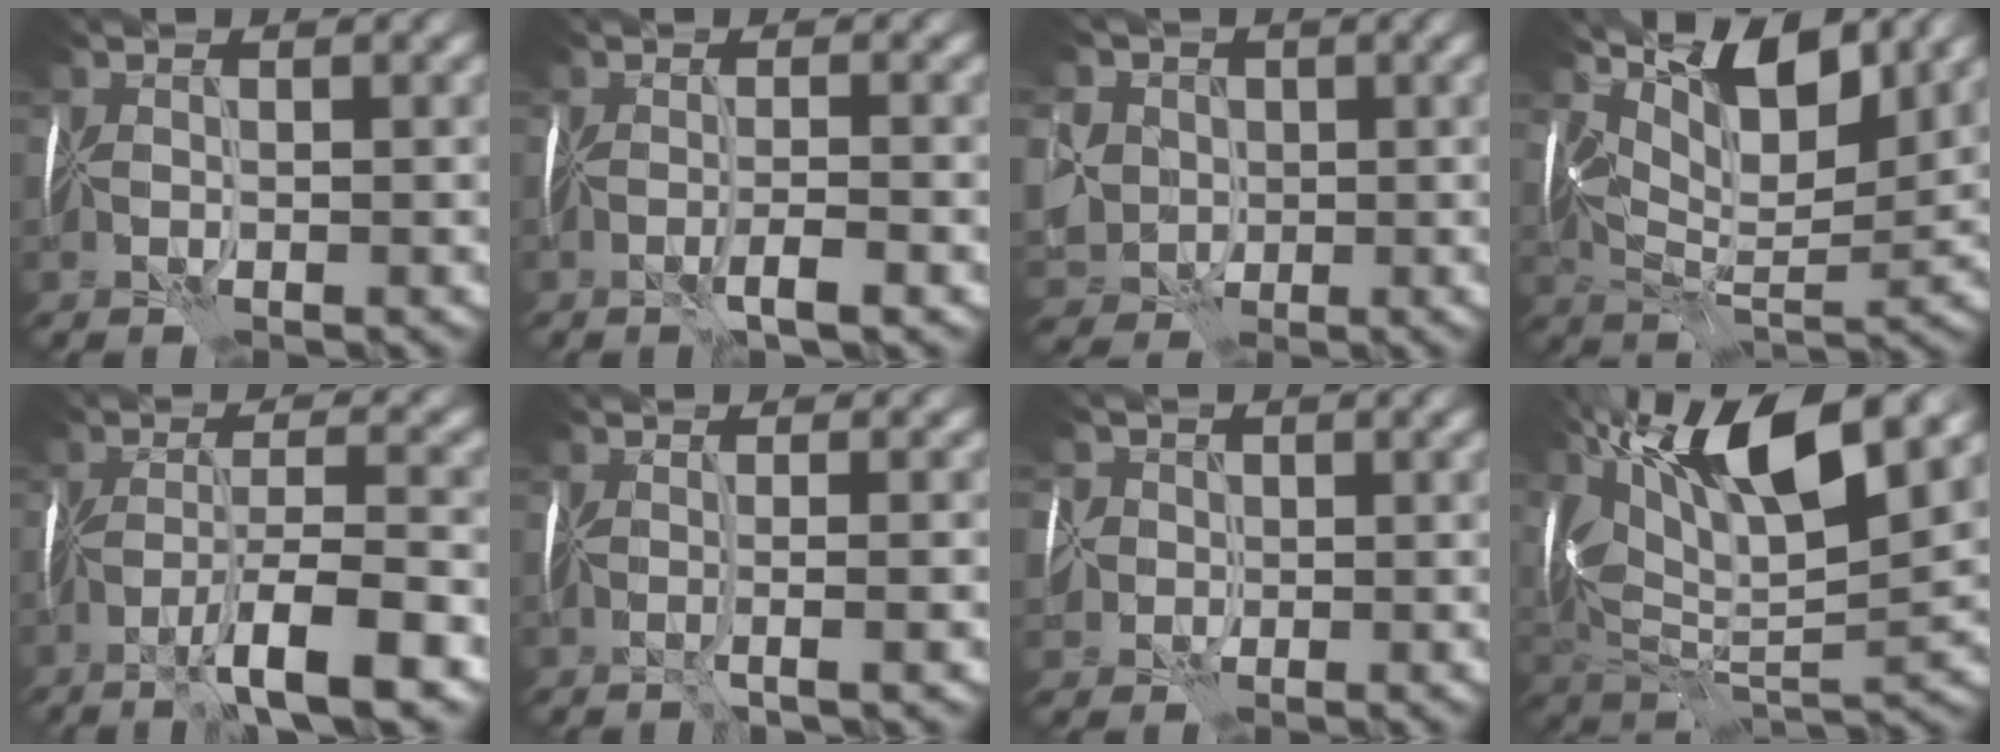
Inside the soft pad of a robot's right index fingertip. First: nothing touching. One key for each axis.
{"total": 2.2, "fx": -0.6, "fy": 0.4, "fz": 2.1, "tx": -0.032, "ty": 0.009, "tz": -0.015}
{"total": 7.2, "fx": 1.1, "fy": 6.5, "fz": 2.9, "tx": -0.066, "ty": 0.020, "tz": -0.008}
{"total": 8.6, "fx": 5.0, "fy": 3.5, "fz": 6.1, "tx": -0.109, "ty": 0.007, "tz": 0.089}
{"total": 7.4, "fx": -3.5, "fy": 1.4, "fz": 6.3, "tx": -0.105, "ty": 0.013, "tz": -0.063}
{"total": 2.5, "fx": -0.2, "fy": 0.6, "fz": 2.4, "tx": -0.027, "ty": 0.001, "tz": -0.003}
{"total": 4.1, "fx": -1.1, "fy": 3.9, "fz": 0.7, "tx": 0.006, "ty": 0.008, "tz": -0.039}
{"total": 12.9, "fx": 6.9, "fy": 4.1, "fz": 10.1, "tx": -0.178, "ty": 0.018, "tz": 0.124}